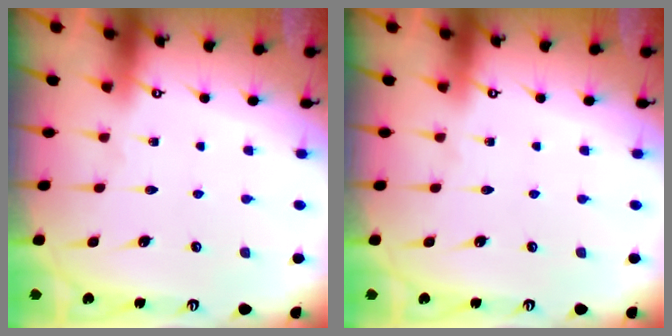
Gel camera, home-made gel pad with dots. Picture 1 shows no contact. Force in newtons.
{"total": 0.0}